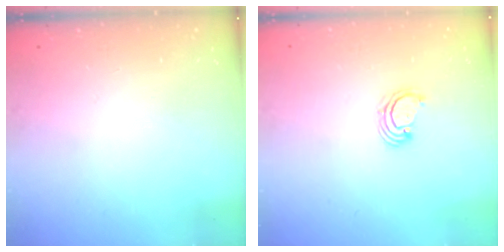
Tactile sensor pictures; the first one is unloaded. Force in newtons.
{"total": 2.3, "press": 2.3, "slide": 0.1}